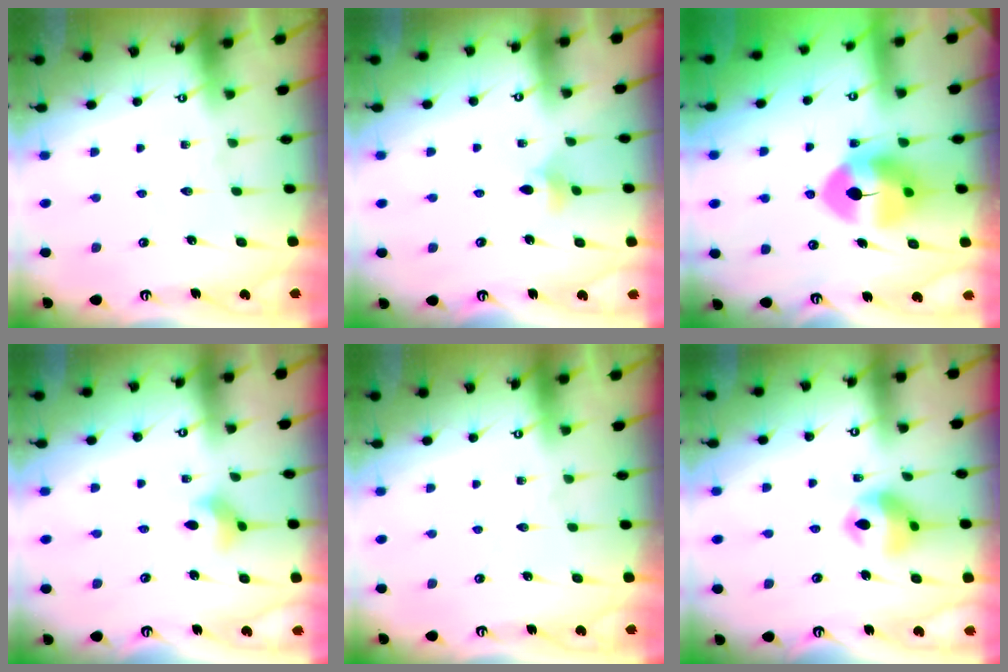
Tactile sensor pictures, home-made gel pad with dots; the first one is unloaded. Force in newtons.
{"total": 4.2, "press": 4.1, "slide": 0.8}
{"total": 9.5, "press": 9.3, "slide": 1.8}
{"total": 4.6, "press": 4.5, "slide": 0.7}
{"total": 0.0}
{"total": 11.2, "press": 11.1, "slide": 1.5}